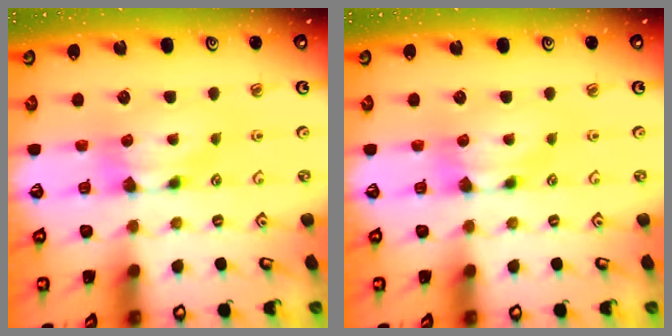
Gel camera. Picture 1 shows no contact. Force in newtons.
{"total": 0.0}